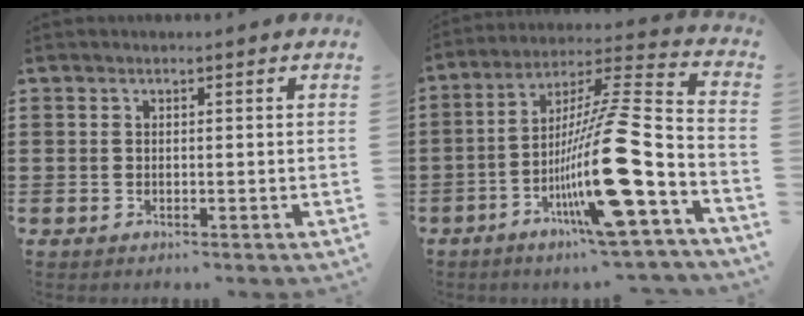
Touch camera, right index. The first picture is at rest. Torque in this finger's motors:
{"motor_torque": [2.14, 0.00, 1.05, 0.21]}